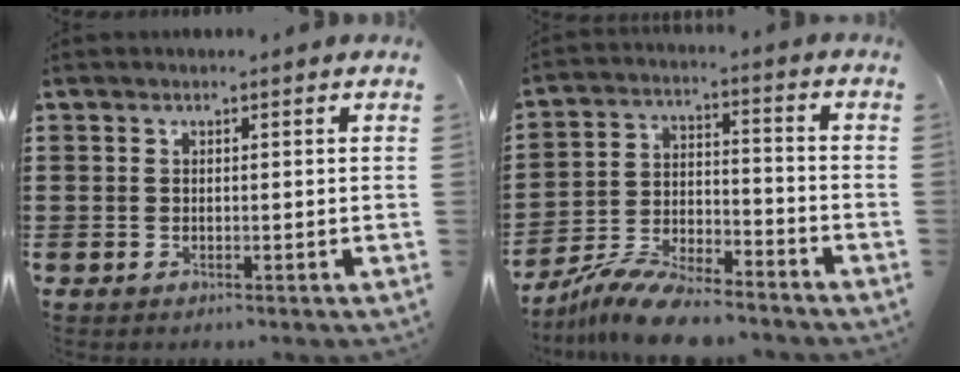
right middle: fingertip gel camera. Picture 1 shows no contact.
{"total": 9.9, "force": [-9.0, 1.5, 3.8], "torque": [-0.071, 0.021, -0.173]}